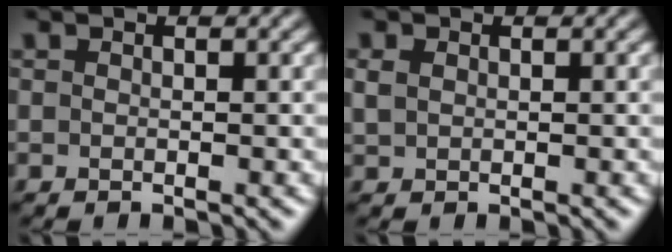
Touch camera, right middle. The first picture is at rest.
{"total": 1.3, "force": [0.4, 1.0, 0.7], "torque": [-0.016, 0.001, 0.011]}